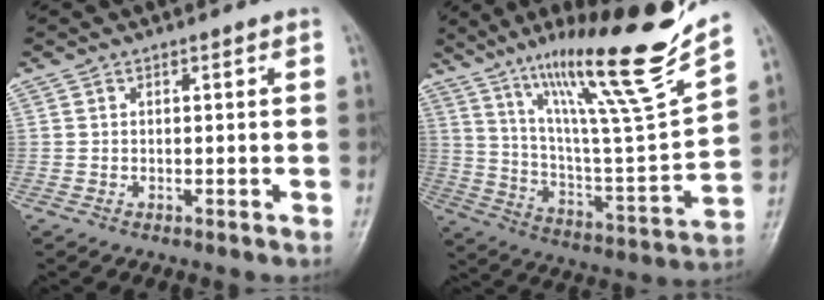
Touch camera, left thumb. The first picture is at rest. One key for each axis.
{"total": 23.9, "fx": 17.0, "fy": 1.2, "fz": 16.8, "tx": -0.236, "ty": -0.082, "tz": 0.292}